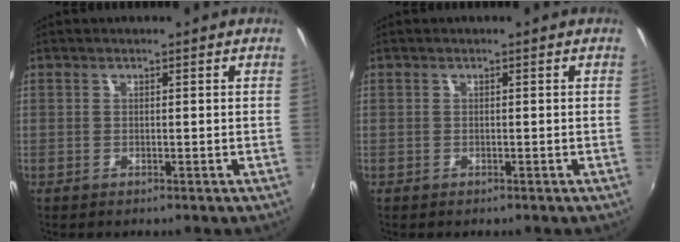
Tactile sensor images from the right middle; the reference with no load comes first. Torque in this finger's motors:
{"motor_torque": [-0.43, 0.16, 0.03, 0.01]}